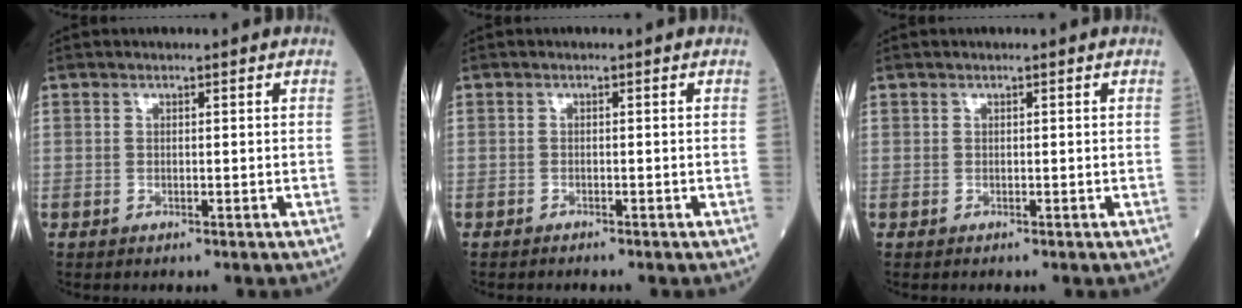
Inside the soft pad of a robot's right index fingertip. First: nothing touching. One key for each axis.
{"total": 0.9, "fx": -0.9, "fy": 0.0, "fz": 0.3, "tx": -0.008, "ty": -0.001, "tz": -0.013}
{"total": 0.0}